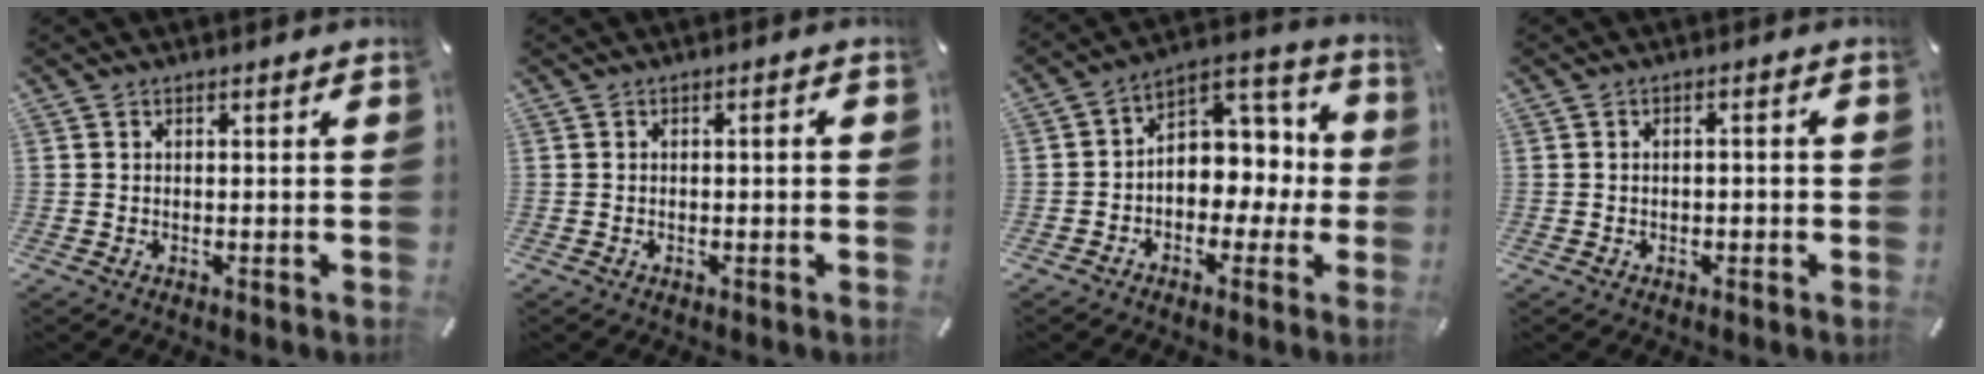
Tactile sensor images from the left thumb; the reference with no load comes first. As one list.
[{"total": 1.5, "force": [-0.5, 0.5, 1.3], "torque": [-0.023, 0.002, -0.009]}, {"total": 8.6, "force": [-0.2, 7.7, 3.7], "torque": [-0.044, -0.010, 0.000]}, {"total": 1.7, "force": [-0.9, 1.0, 1.0], "torque": [-0.019, 0.007, -0.019]}]